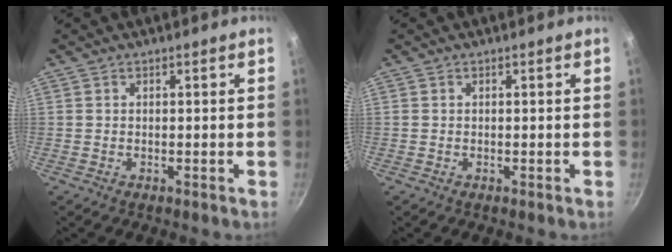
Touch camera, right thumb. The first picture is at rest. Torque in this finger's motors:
{"motor_torque": [0.21, 0.03, 0.32, 0.17, 0.08]}